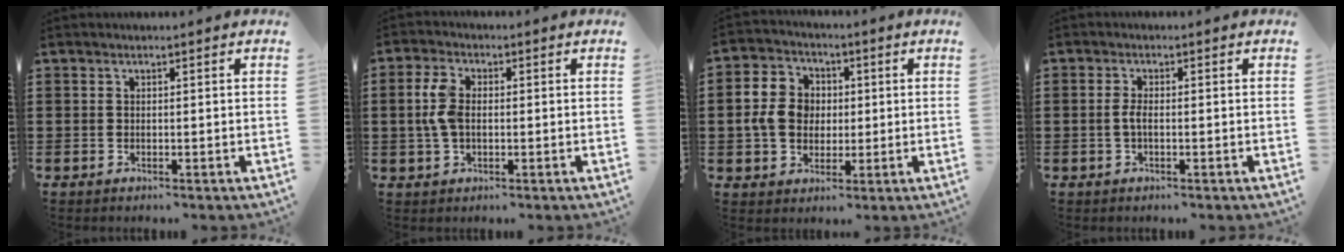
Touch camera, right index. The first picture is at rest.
{"total": 5.2, "force": [0.2, 3.0, 4.3], "torque": [-0.109, 0.005, -0.004]}
{"total": 7.5, "force": [0.0, 6.3, 4.1], "torque": [-0.114, 0.013, -0.006]}
{"total": 1.9, "force": [-0.4, 0.5, 1.8], "torque": [-0.048, -0.005, -0.012]}